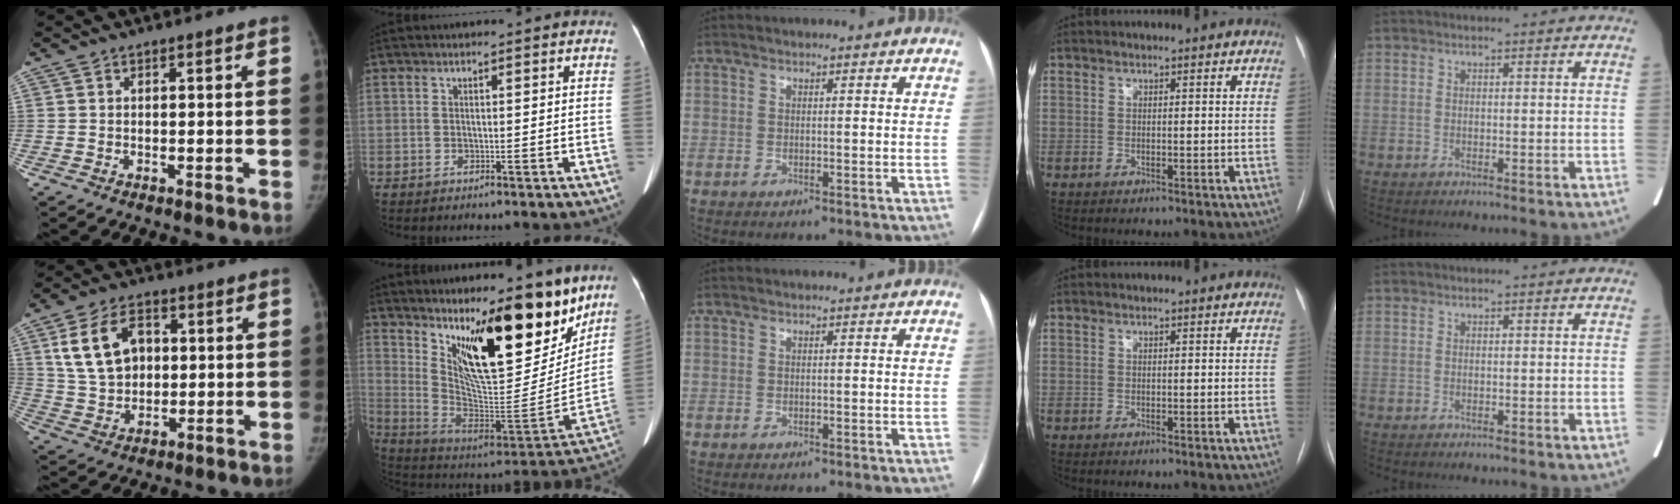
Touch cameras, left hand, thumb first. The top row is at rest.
{"thumb": {"total": 12.3, "force": [3.4, 8.7, 8.0], "torque": [-0.123, 0.000, 0.065]}, "index": {"total": 19.8, "force": [13.3, 4.9, 13.8], "torque": [-0.202, -0.032, 0.228]}}